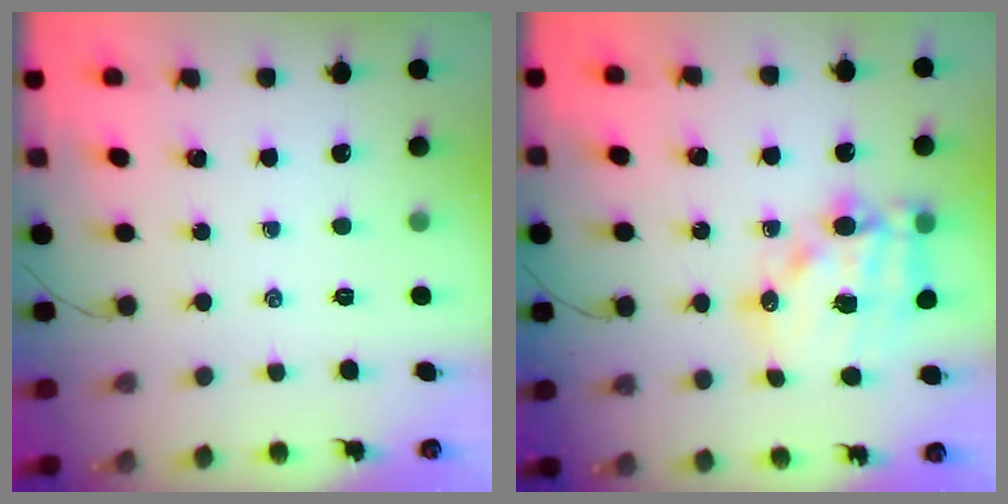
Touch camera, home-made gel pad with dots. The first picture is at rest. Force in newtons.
{"total": 15.4, "press": 15.0, "slide": 3.2}